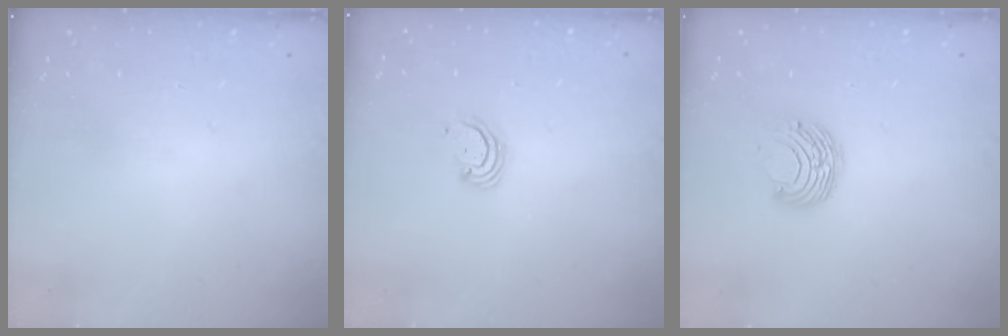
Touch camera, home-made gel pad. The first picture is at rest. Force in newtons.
{"total": 2.3, "press": 2.3, "slide": 0.2}
{"total": 8.2, "press": 8.2, "slide": 0.6}